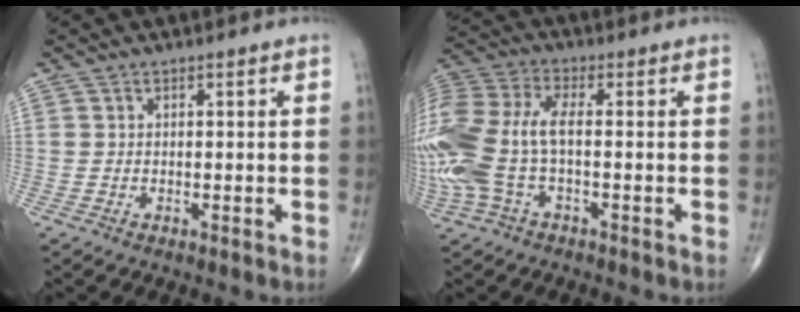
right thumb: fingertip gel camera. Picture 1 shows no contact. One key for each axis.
{"total": 17.2, "fx": -2.4, "fy": 8.1, "fz": 15.0, "tx": -0.377, "ty": 0.020, "tz": -0.045}